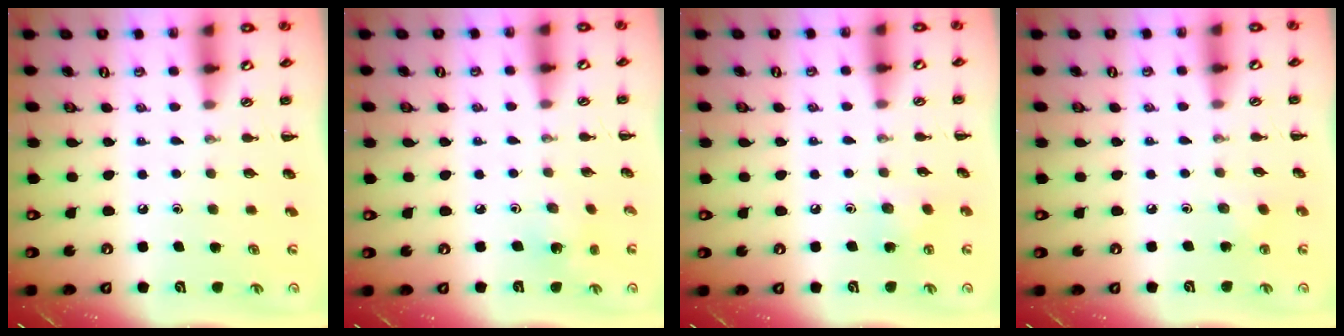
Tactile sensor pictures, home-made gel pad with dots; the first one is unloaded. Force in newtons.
{"total": 1.5, "press": 1.4, "slide": 0.5}
{"total": 5.1, "press": 4.9, "slide": 1.4}
{"total": 2.6, "press": 2.5, "slide": 0.8}